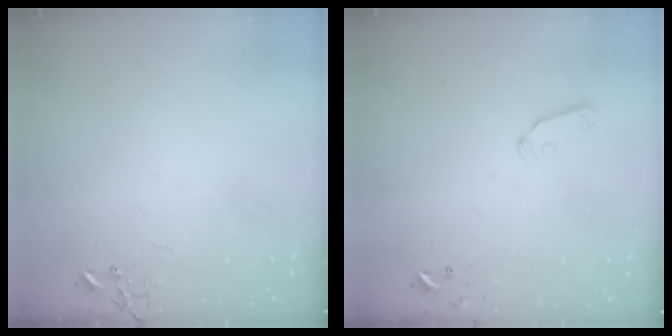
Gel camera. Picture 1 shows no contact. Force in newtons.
{"total": 5.3, "press": 5.3, "slide": 0.1}